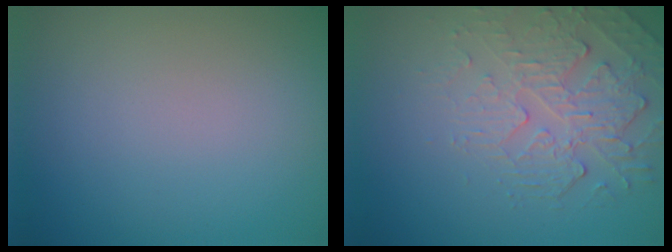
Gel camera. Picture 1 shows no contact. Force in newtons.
{"total": 2.7, "press": 2.1, "slide": 1.7}